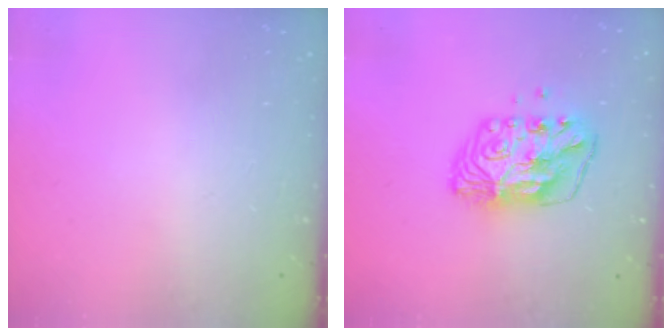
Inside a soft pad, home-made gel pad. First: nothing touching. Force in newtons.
{"total": 11.3, "press": 11.2, "slide": 1.6}